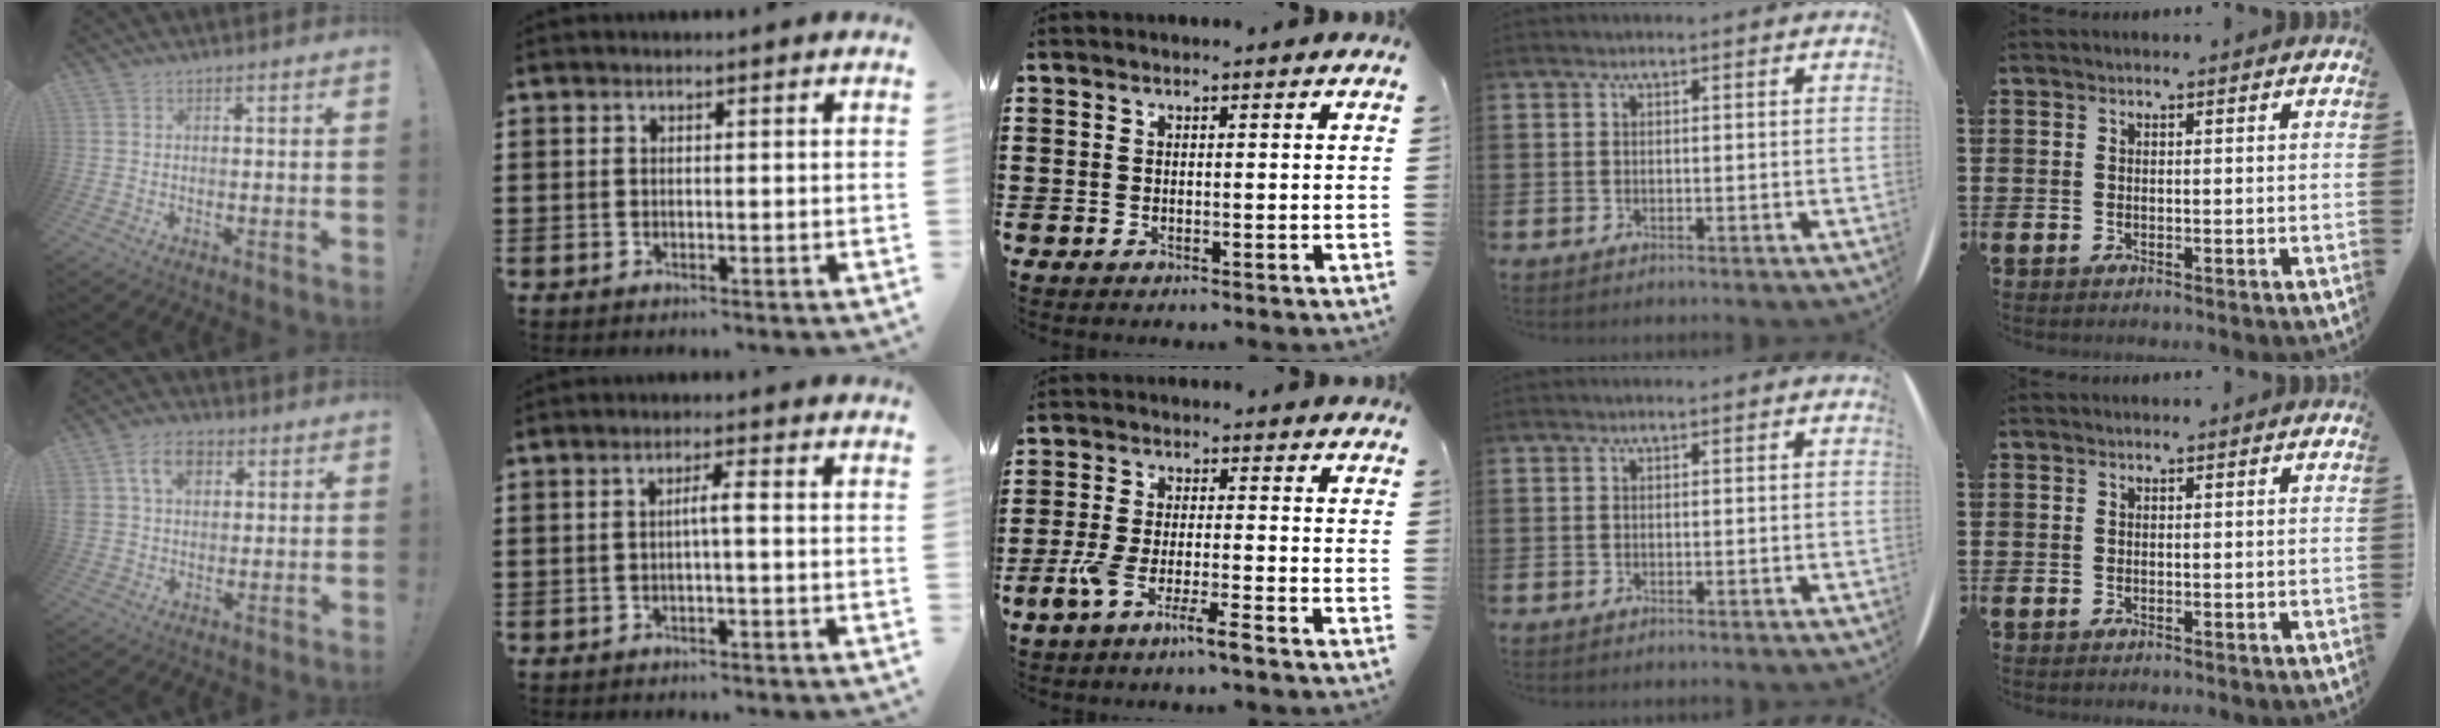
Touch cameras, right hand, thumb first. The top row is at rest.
{"thumb": {"total": 9.7, "force": [4.0, 7.0, 5.5], "torque": [-0.094, 0.005, 0.077]}, "index": {"total": 2.4, "force": [-0.3, 0.0, 2.3], "torque": [-0.044, 0.000, -0.009]}, "middle": {"total": 6.0, "force": [-3.9, 0.4, 4.5], "torque": [-0.100, -0.014, -0.075]}}